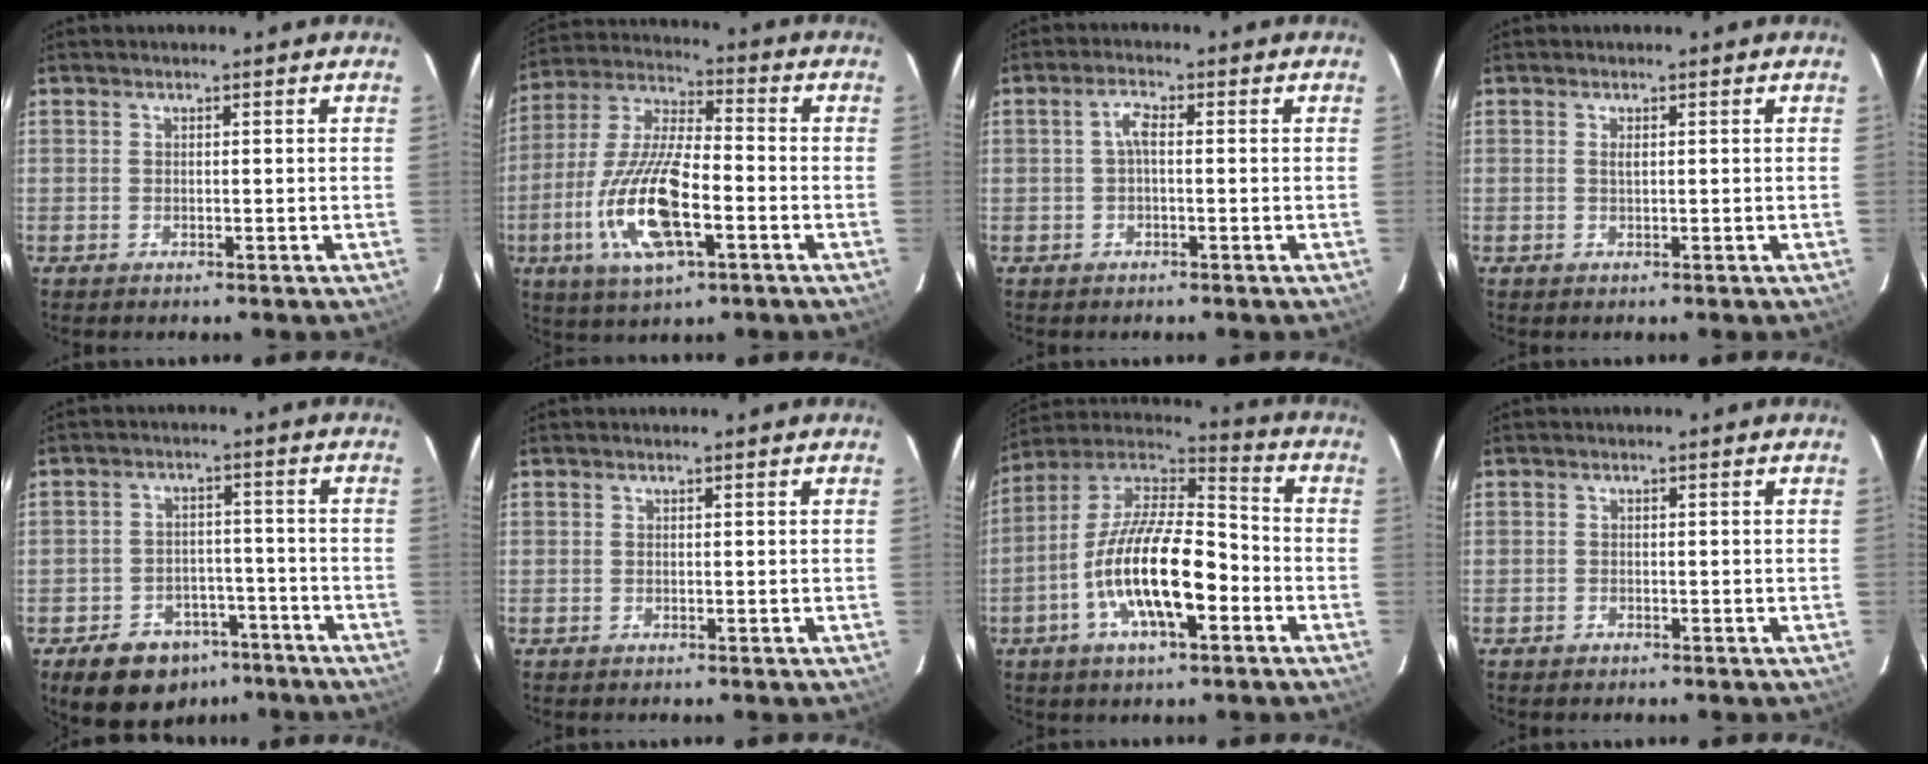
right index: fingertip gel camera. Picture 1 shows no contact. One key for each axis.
{"total": 17.1, "fx": -5.6, "fy": 5.9, "fz": 15.0, "tx": -0.320, "ty": -0.012, "tz": -0.106}
{"total": 2.3, "fx": -0.1, "fy": 0.8, "fz": 2.1, "tx": -0.045, "ty": 0.009, "tz": -0.002}
{"total": 0.7, "fx": 0.2, "fy": 0.2, "fz": 0.6, "tx": -0.010, "ty": 0.003, "tz": 0.003}
{"total": 11.3, "fx": -7.4, "fy": 7.6, "fz": 3.9, "tx": -0.091, "ty": 0.024, "tz": -0.089}
{"total": 0.0}
{"total": 18.2, "fx": -6.1, "fy": 6.6, "fz": 15.8, "tx": -0.300, "ty": -0.004, "tz": -0.118}
{"total": 0.9, "fx": -0.7, "fy": 0.5, "fz": 0.0, "tx": -0.001, "ty": 0.004, "tz": -0.011}